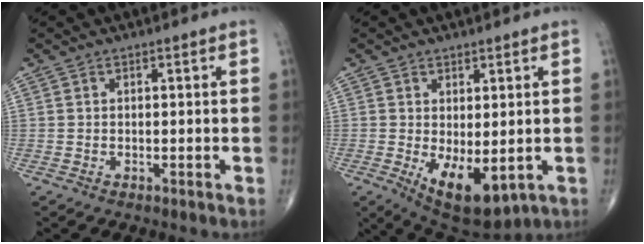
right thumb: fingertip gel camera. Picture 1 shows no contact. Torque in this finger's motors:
{"motor_torque": [1.55, 1.33, 0.27, -0.40, 0.36]}